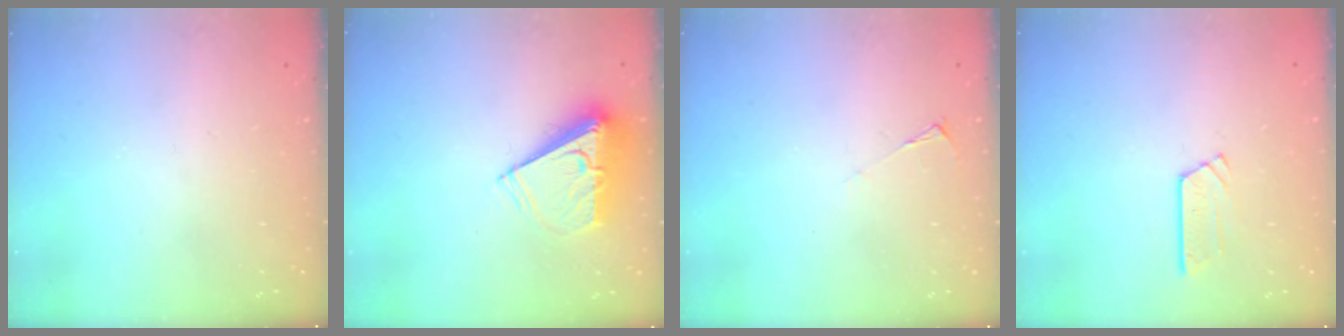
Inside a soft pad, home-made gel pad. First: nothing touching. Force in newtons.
{"total": 8.1, "press": 8.0, "slide": 0.6}
{"total": 2.1, "press": 2.0, "slide": 0.4}
{"total": 3.6, "press": 3.6, "slide": 0.4}